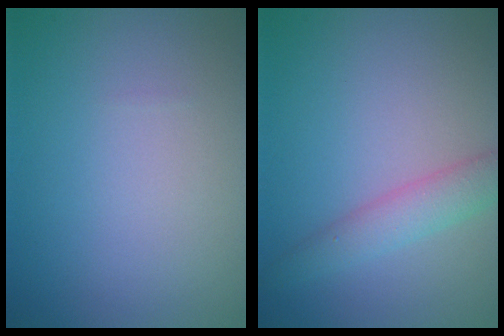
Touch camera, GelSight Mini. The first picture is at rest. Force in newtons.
{"total": 2.8, "press": 2.8, "slide": 0.1}